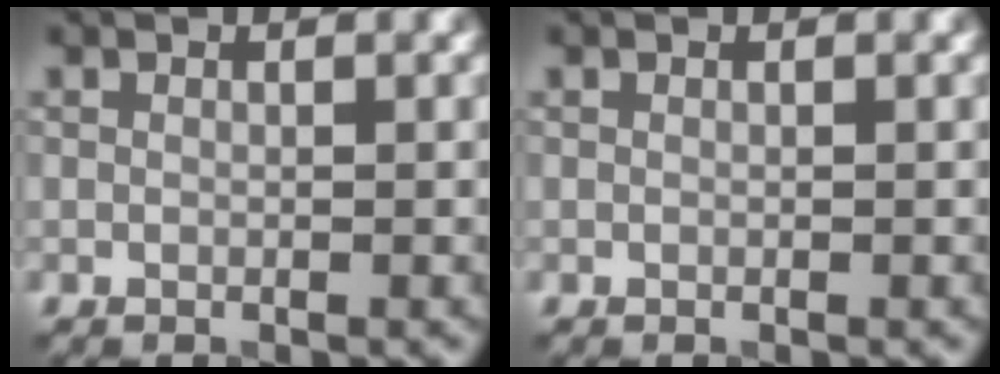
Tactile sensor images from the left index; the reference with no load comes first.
{"total": 0.0}